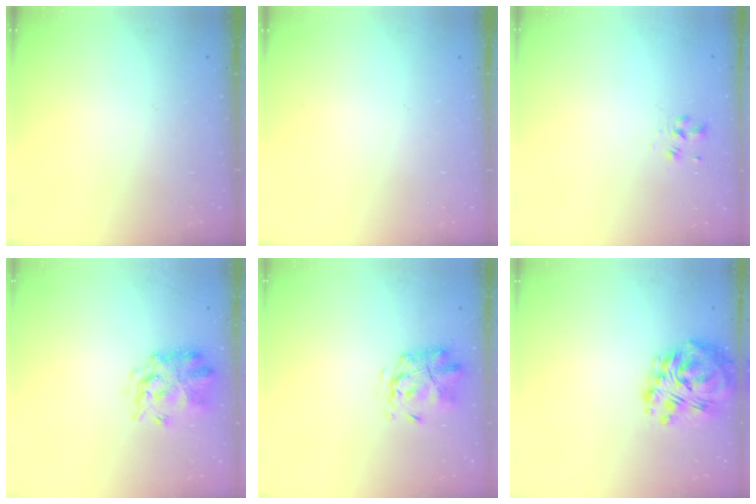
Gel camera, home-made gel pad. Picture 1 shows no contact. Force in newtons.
{"total": 0.0}
{"total": 2.6, "press": 2.4, "slide": 1.0}
{"total": 3.6, "press": 3.4, "slide": 1.1}
{"total": 2.3, "press": 2.2, "slide": 0.6}
{"total": 13.1, "press": 12.2, "slide": 4.7}